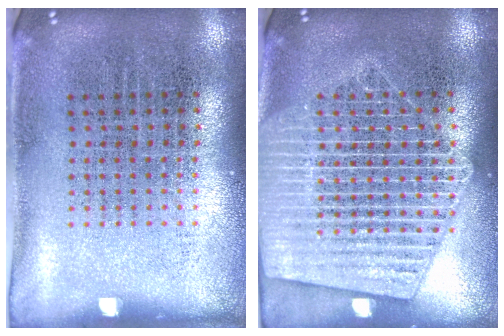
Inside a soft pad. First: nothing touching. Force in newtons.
{"total": 3.4, "press": 3.4, "slide": 0.4}